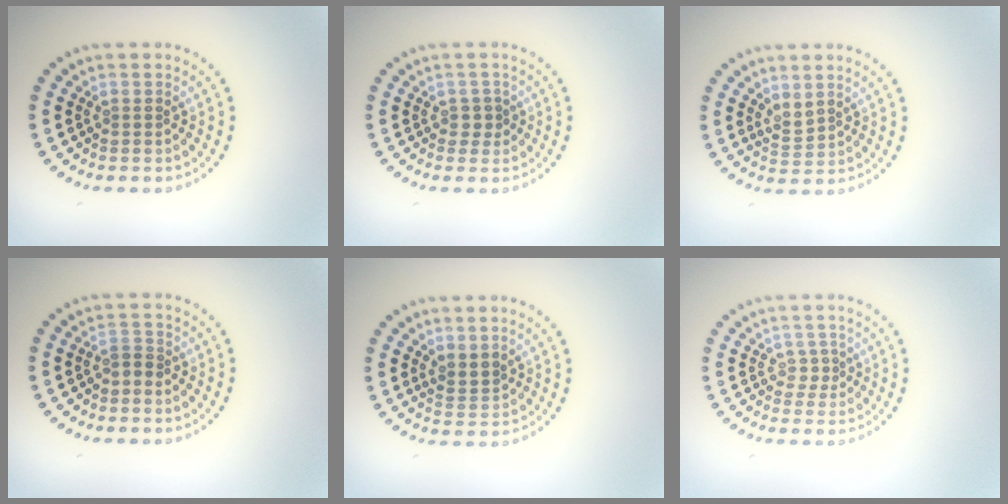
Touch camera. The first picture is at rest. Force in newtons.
{"total": 1.2, "press": 1.1, "slide": 0.5}
{"total": 1.7, "press": 1.4, "slide": 1.0}
{"total": 1.3, "press": 1.0, "slide": 0.8}
{"total": 1.9, "press": 1.5, "slide": 1.1}
{"total": 1.0, "press": 0.8, "slide": 0.6}